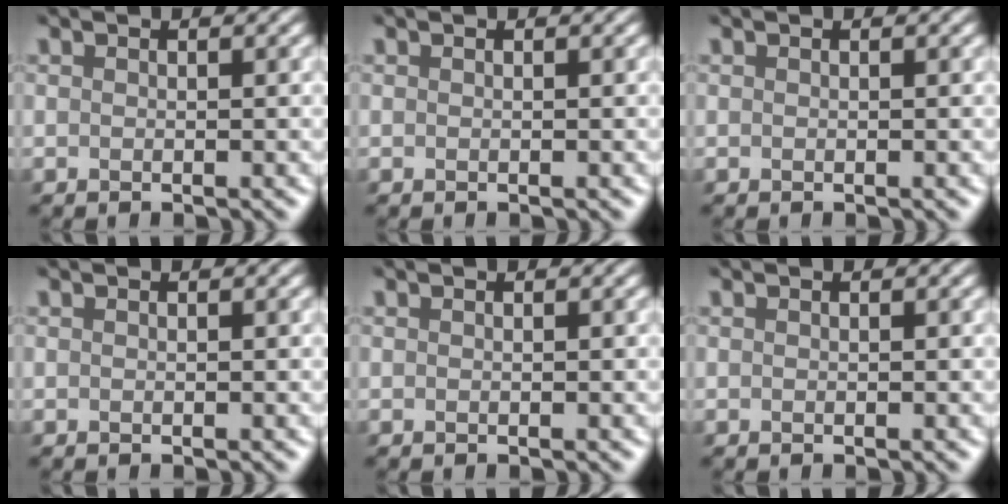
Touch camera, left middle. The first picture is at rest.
{"total": 0.0}
{"total": 0.0}
{"total": 0.0}
{"total": 0.0}
{"total": 0.0}